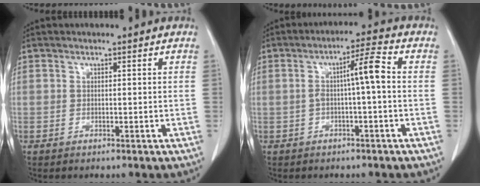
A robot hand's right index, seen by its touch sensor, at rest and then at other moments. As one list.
[{"total": 5.3, "force": [0.0, 0.2, 5.3], "torque": [-0.088, 0.019, 0.000]}]